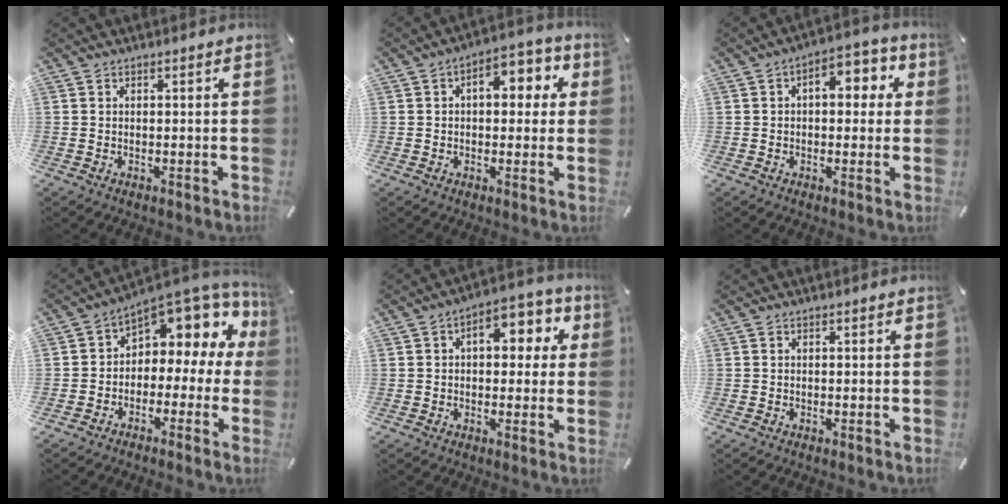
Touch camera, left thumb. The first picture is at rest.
{"total": 8.7, "force": [1.8, 5.3, 6.6], "torque": [-0.076, -0.001, 0.020]}
{"total": 7.8, "force": [1.5, 4.8, 5.9], "torque": [-0.070, 0.000, 0.016]}
{"total": 7.9, "force": [4.8, 4.9, 4.0], "torque": [-0.058, -0.051, 0.078]}
{"total": 9.6, "force": [2.5, 5.8, 7.2], "torque": [-0.089, -0.001, 0.033]}
{"total": 0.0}